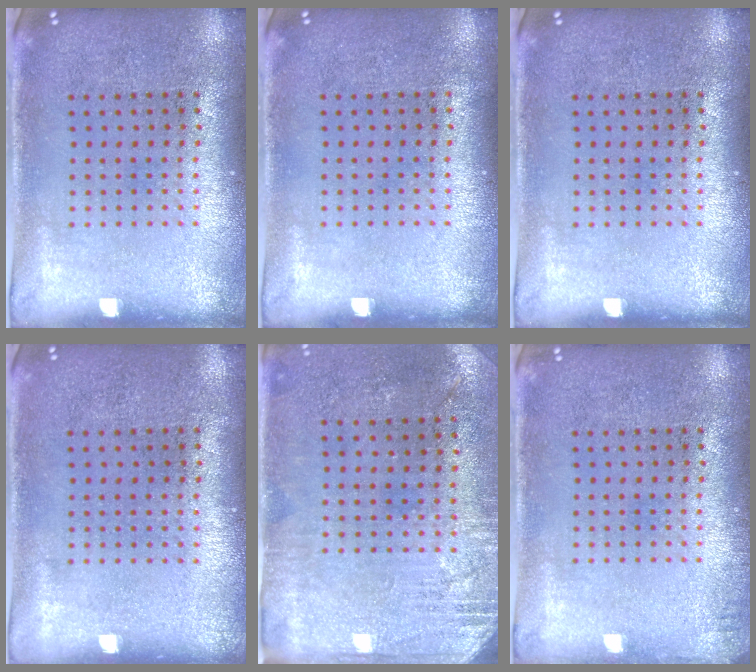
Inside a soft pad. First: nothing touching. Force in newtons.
{"total": 0.0}
{"total": 0.0}
{"total": 0.0}
{"total": 2.8, "press": 2.4, "slide": 1.5}
{"total": 0.9, "press": 0.9, "slide": 0.2}